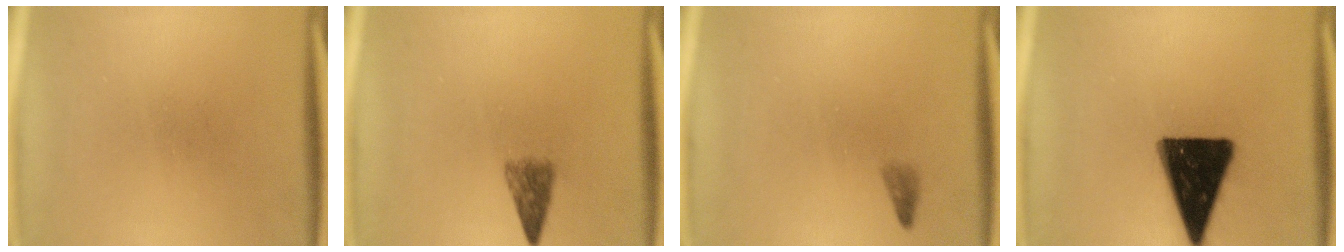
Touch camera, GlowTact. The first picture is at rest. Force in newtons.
{"total": 2.9}
{"total": 0.9}
{"total": 17.4}